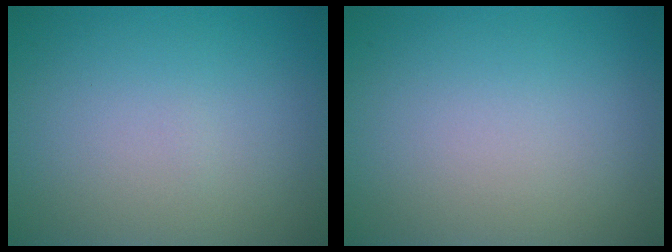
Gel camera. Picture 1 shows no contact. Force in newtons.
{"total": 0.0}